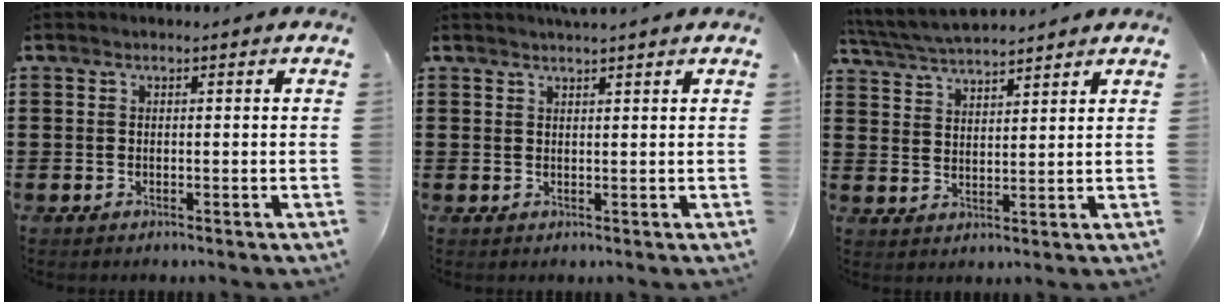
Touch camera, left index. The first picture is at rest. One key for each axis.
{"total": 1.4, "fx": 1.3, "fy": -0.1, "fz": 0.4, "tx": -0.009, "ty": 0.000, "tz": 0.026}
{"total": 4.7, "fx": 4.5, "fy": 0.2, "fz": 1.1, "tx": -0.038, "ty": -0.018, "tz": 0.081}